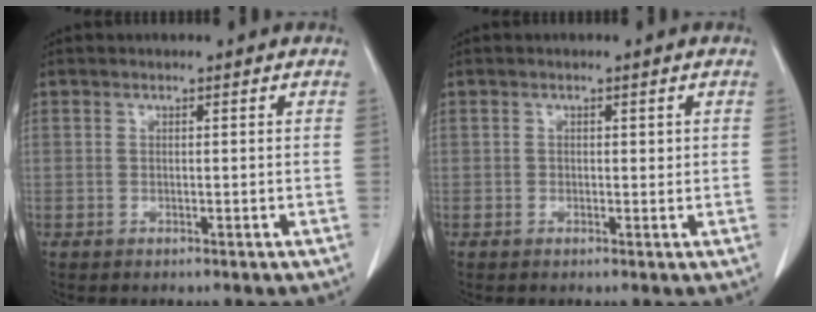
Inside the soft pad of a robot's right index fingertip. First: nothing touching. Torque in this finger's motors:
{"motor_torque": [-0.01, -0.01, 0.02, -0.01]}